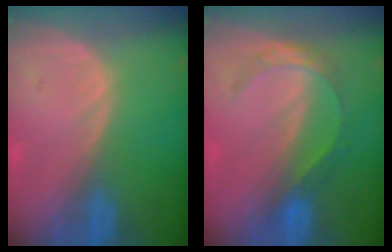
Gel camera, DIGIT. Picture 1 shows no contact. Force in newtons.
{"total": 4.6, "press": 4.2, "slide": 1.9}